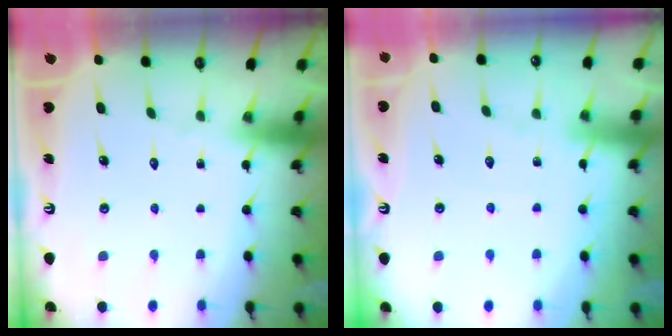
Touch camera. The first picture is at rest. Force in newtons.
{"total": 3.0, "press": 3.0, "slide": 0.5}